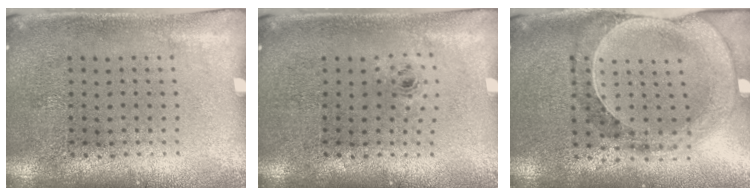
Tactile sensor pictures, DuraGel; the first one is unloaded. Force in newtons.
{"total": 0.6, "press": 0.3, "slide": 0.5}
{"total": 0.8, "press": 0.7, "slide": 0.3}